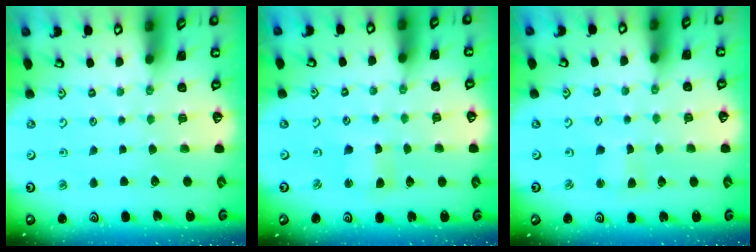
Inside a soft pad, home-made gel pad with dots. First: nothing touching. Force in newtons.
{"total": 2.2, "press": 2.2, "slide": 0.3}
{"total": 2.8, "press": 2.7, "slide": 0.6}